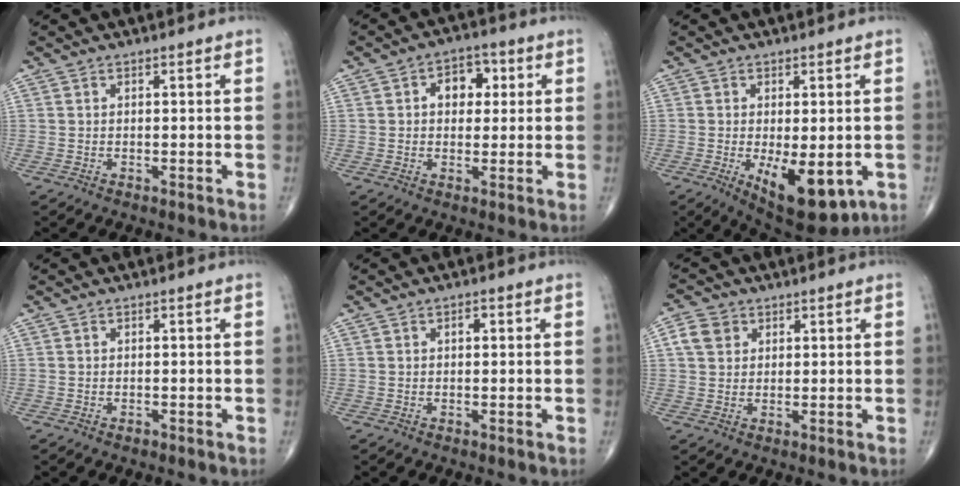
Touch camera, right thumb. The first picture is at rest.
{"total": 6.4, "force": [1.4, 4.6, 4.2], "torque": [-0.025, 0.008, 0.015]}
{"total": 11.6, "force": [-3.4, 5.1, 9.9], "torque": [-0.128, -0.017, -0.034]}
{"total": 0.5, "force": [-0.4, 0.3, 0.2], "torque": [-0.001, 0.001, -0.008]}
{"total": 1.0, "force": [0.2, 0.6, 0.8], "torque": [-0.007, 0.002, 0.000]}
{"total": 4.6, "force": [1.5, 3.8, 2.0], "torque": [-0.026, 0.004, 0.027]}